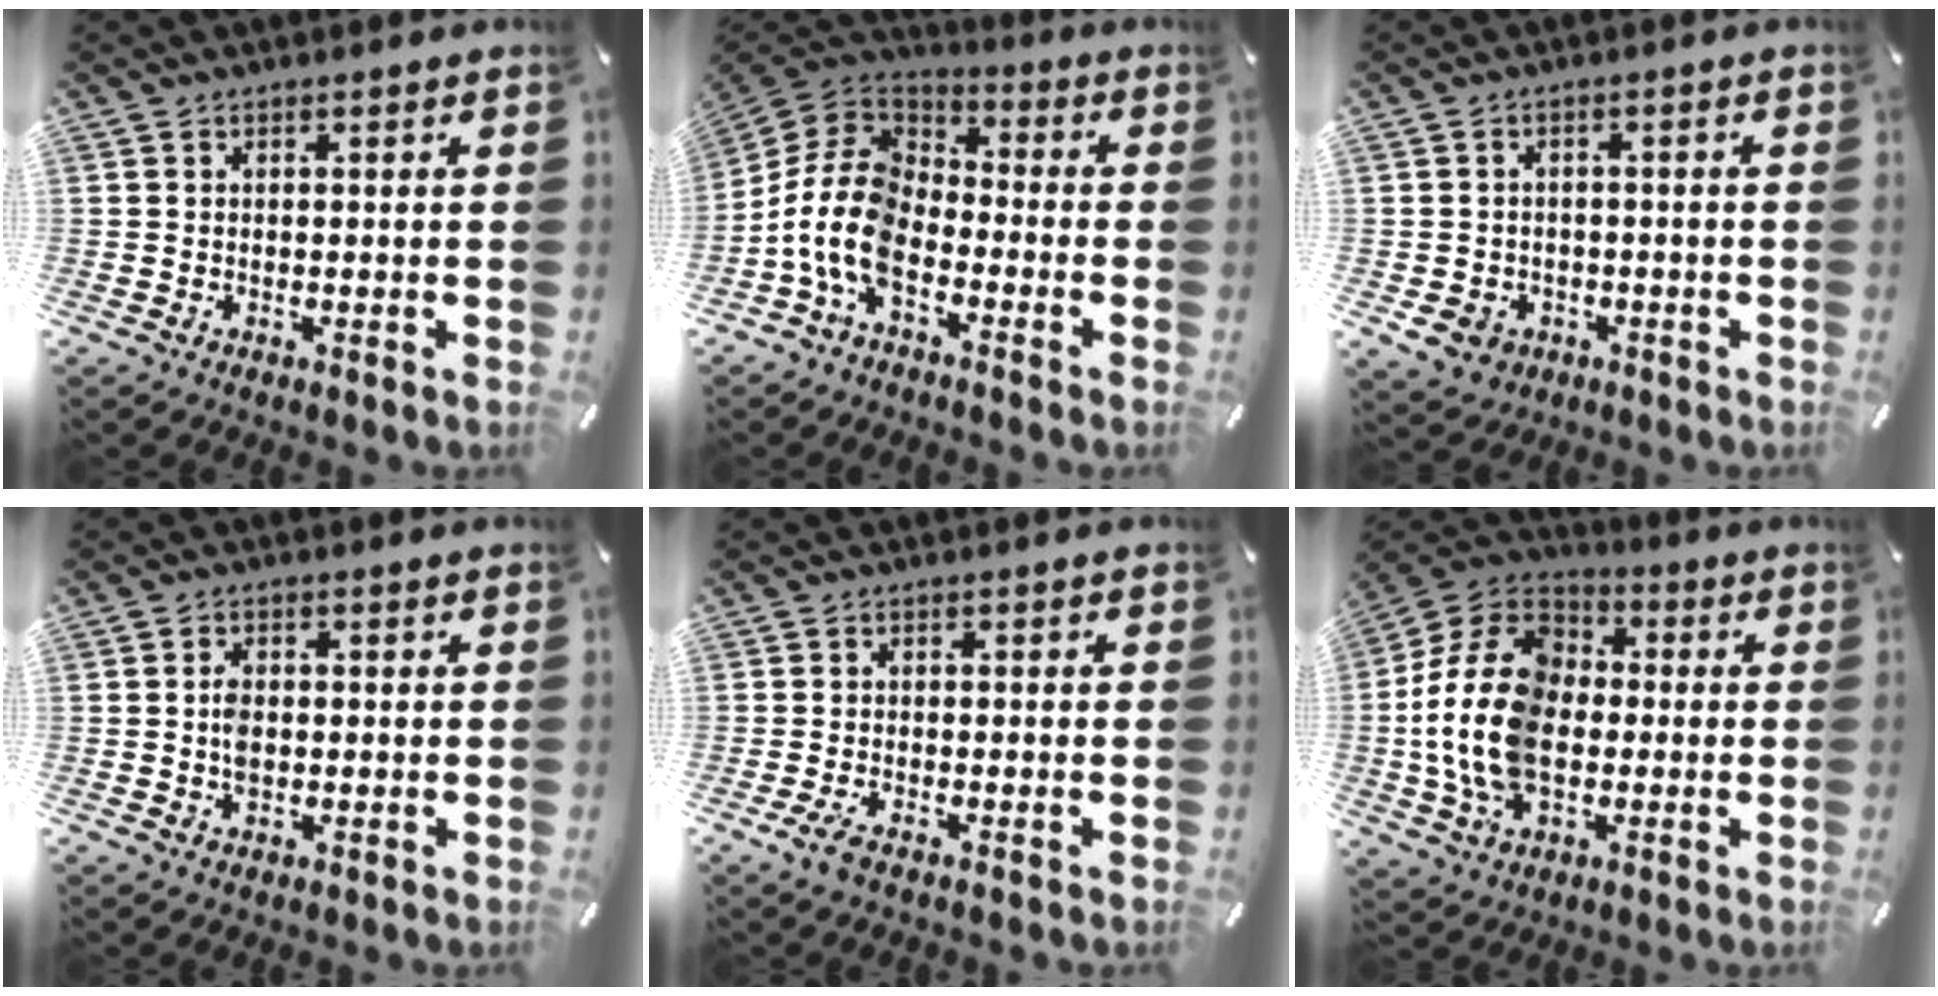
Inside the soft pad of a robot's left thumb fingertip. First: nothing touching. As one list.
[{"total": 13.3, "force": [-7.0, 7.9, 8.1], "torque": [-0.200, 0.021, -0.141]}, {"total": 4.9, "force": [-1.9, 4.2, 1.8], "torque": [-0.036, 0.008, -0.038]}, {"total": 3.6, "force": [-0.2, 2.3, 2.7], "torque": [-0.051, 0.006, -0.004]}, {"total": 2.8, "force": [-1.7, 1.0, 2.0], "torque": [-0.043, 0.003, -0.034]}, {"total": 17.7, "force": [-2.3, 12.9, 11.9], "torque": [-0.280, 0.022, -0.047]}]